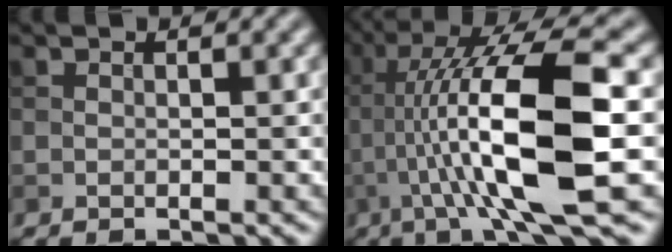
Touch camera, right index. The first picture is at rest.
{"total": 12.9, "force": [-1.5, 2.5, 12.5], "torque": [-0.218, 0.016, -0.025]}